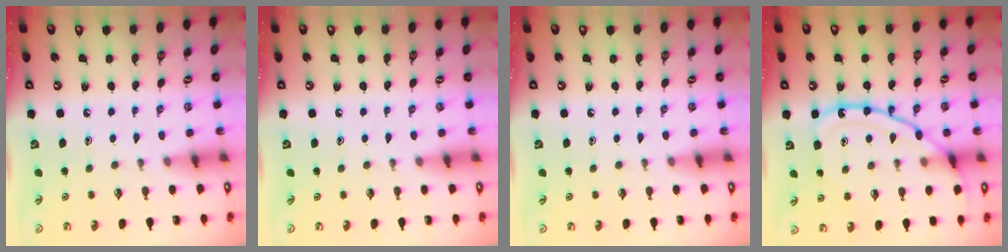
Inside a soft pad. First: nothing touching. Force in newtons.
{"total": 0.0}
{"total": 0.0}
{"total": 15.8, "press": 15.7, "slide": 1.6}